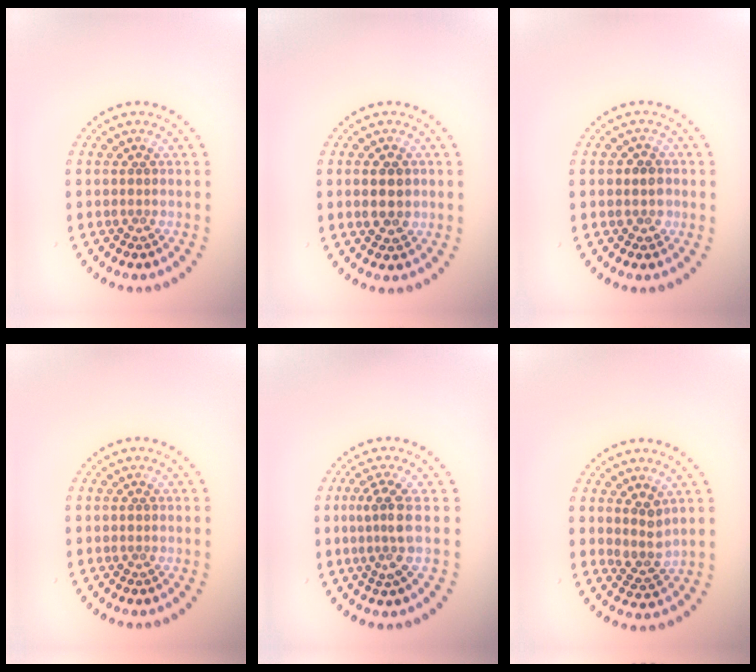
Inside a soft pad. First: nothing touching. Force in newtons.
{"total": 2.5, "press": 2.5, "slide": 0.1}
{"total": 1.3, "press": 1.3, "slide": 0.4}
{"total": 0.0}
{"total": 2.7, "press": 2.0, "slide": 1.8}
{"total": 2.3, "press": 1.8, "slide": 1.5}